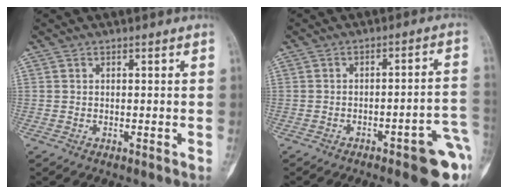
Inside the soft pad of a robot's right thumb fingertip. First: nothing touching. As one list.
[{"total": 12.6, "force": [-6.1, 2.9, 10.7], "torque": [-0.084, 0.036, -0.066]}]